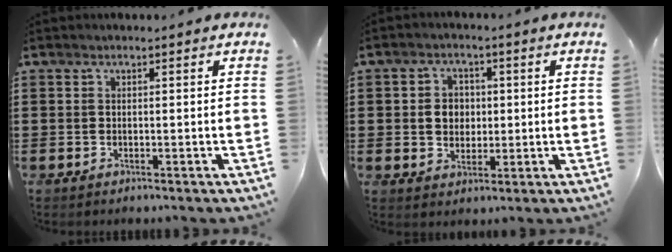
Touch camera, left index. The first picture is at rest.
{"total": 4.4, "force": [0.1, 3.7, 2.2], "torque": [-0.049, 0.008, -0.004]}